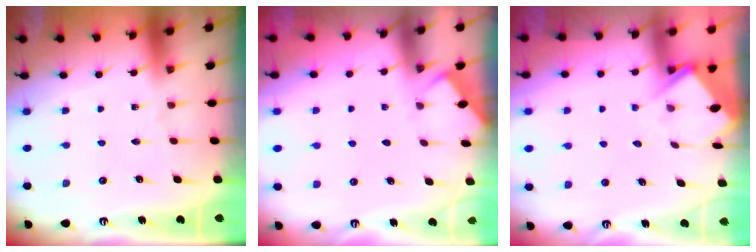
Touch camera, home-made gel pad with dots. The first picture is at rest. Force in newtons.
{"total": 2.0, "press": 1.9, "slide": 0.3}
{"total": 3.9, "press": 3.9, "slide": 0.4}